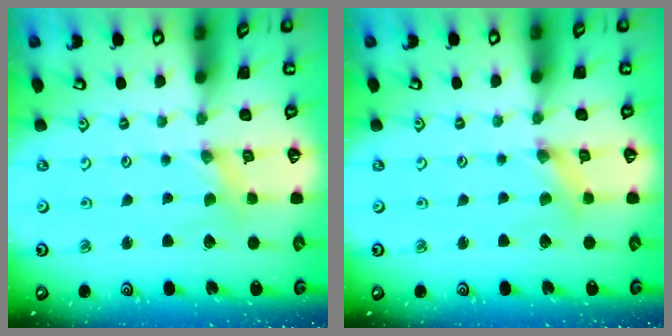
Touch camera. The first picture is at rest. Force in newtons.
{"total": 1.5, "press": 1.4, "slide": 0.3}